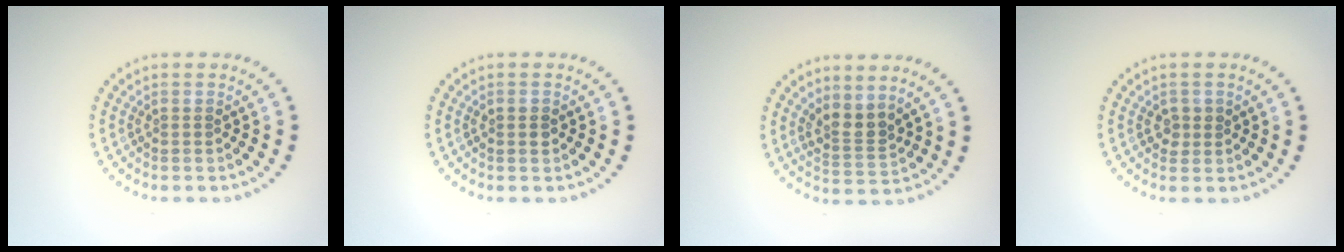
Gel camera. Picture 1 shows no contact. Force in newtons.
{"total": 1.2, "press": 1.2, "slide": 0.0}
{"total": 2.5, "press": 1.9, "slide": 1.6}
{"total": 1.3, "press": 1.2, "slide": 0.3}